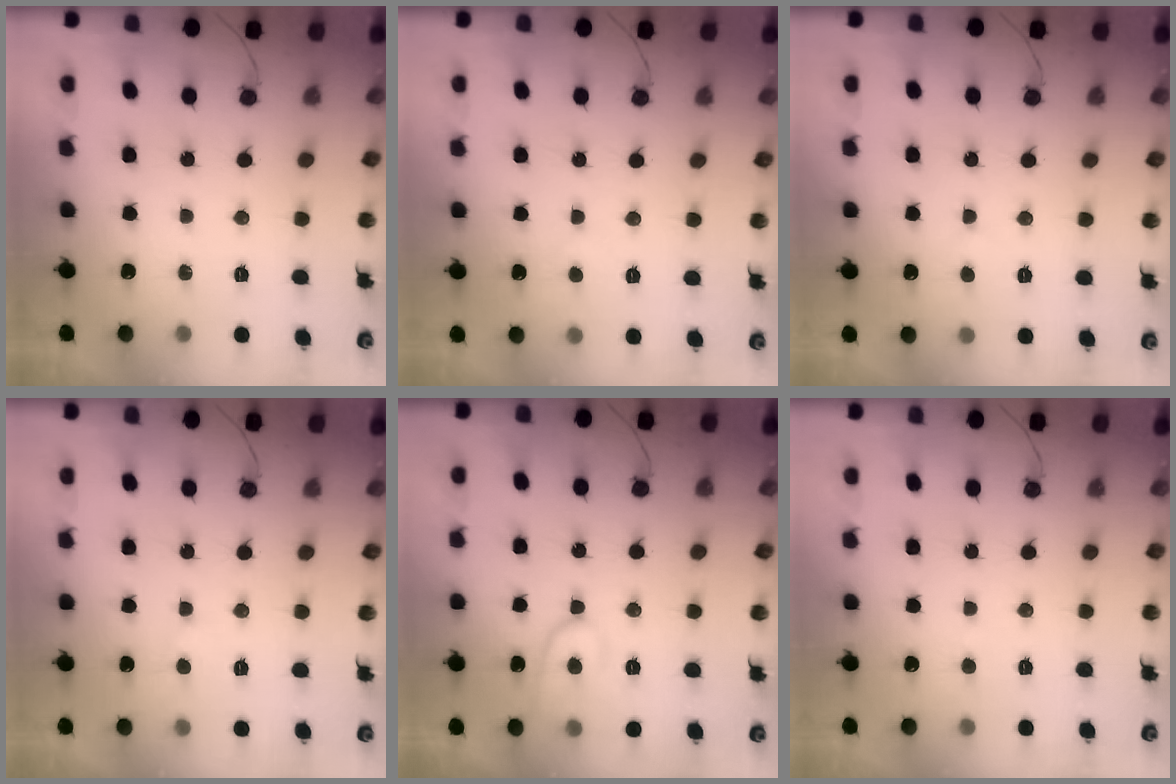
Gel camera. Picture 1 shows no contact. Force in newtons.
{"total": 2.8, "press": 2.7, "slide": 0.4}
{"total": 1.1, "press": 1.1, "slide": 0.1}
{"total": 2.5, "press": 2.5, "slide": 0.2}
{"total": 8.4, "press": 8.3, "slide": 0.7}
{"total": 2.5, "press": 2.5, "slide": 0.2}